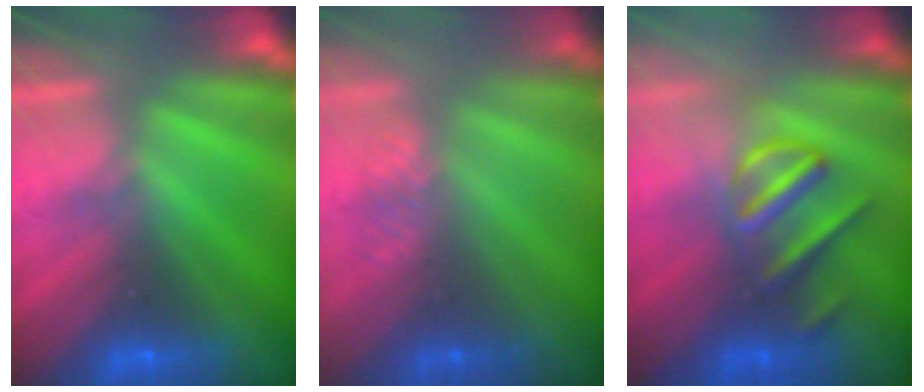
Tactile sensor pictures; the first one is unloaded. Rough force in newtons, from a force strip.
{"total": 2.9}
{"total": 3.0}